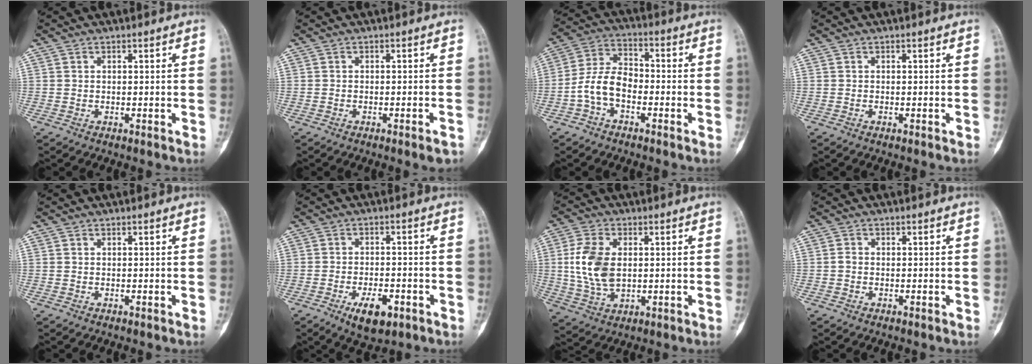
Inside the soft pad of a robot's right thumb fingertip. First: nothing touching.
{"total": 2.3, "force": [-1.6, 0.3, 1.7], "torque": [-0.024, 0.006, -0.019]}
{"total": 8.6, "force": [-2.9, 5.4, 6.1], "torque": [-0.112, 0.036, -0.067]}
{"total": 0.0}
{"total": 0.0}
{"total": 7.0, "force": [-3.4, 3.2, 5.3], "torque": [-0.080, 0.010, -0.050]}
{"total": 10.5, "force": [0.9, 6.4, 8.3], "torque": [-0.173, -0.002, 0.023]}
{"total": 1.0, "force": [-0.3, 0.8, 0.6], "torque": [-0.009, 0.002, -0.008]}